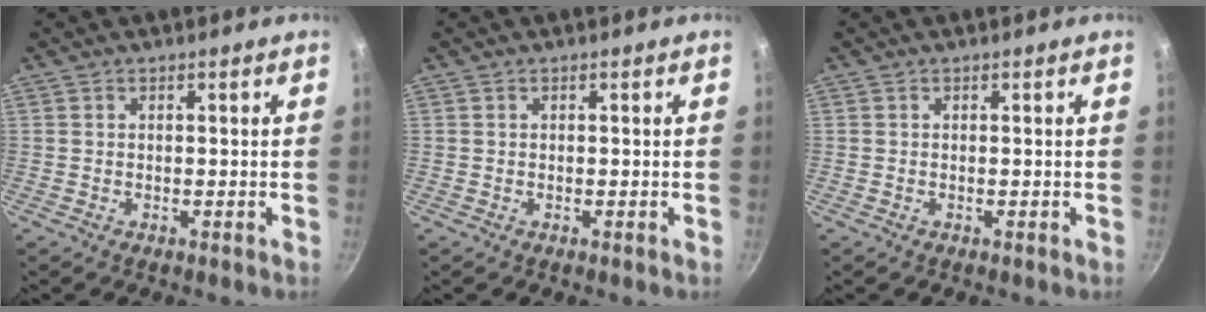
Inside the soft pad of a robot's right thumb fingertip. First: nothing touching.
{"total": 0.0}
{"total": 0.0}